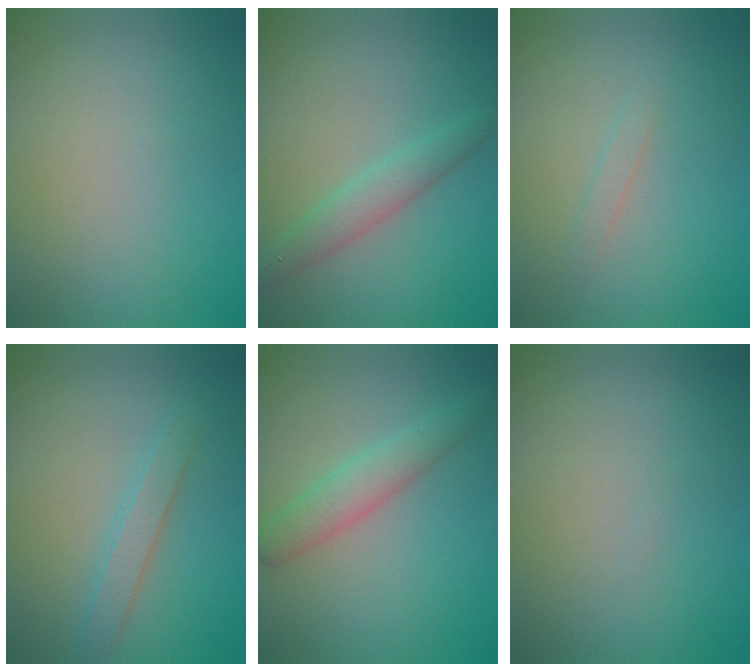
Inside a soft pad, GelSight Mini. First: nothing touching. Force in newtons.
{"total": 2.4, "press": 2.4, "slide": 0.1}
{"total": 0.8, "press": 0.8, "slide": 0.0}
{"total": 1.9, "press": 1.9, "slide": 0.2}
{"total": 2.9, "press": 2.9, "slide": 0.1}
{"total": 0.0}